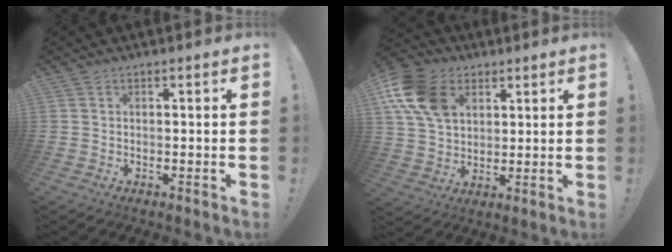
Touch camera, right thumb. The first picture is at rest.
{"total": 16.7, "force": [6.5, 12.2, 9.4], "torque": [-0.170, -0.018, 0.129]}